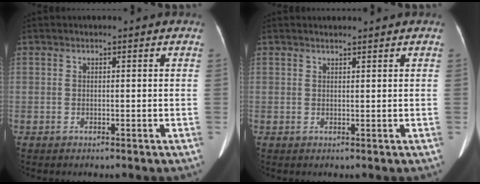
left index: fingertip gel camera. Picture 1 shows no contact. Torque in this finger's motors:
{"motor_torque": [-0.04, 0.17, -0.06, -0.01]}